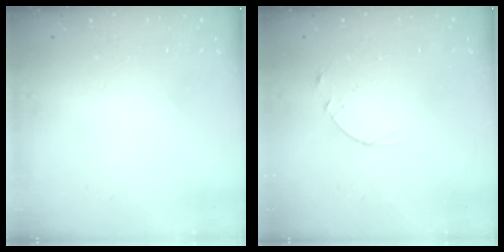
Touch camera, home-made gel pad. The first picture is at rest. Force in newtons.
{"total": 2.4, "press": 2.3, "slide": 0.2}